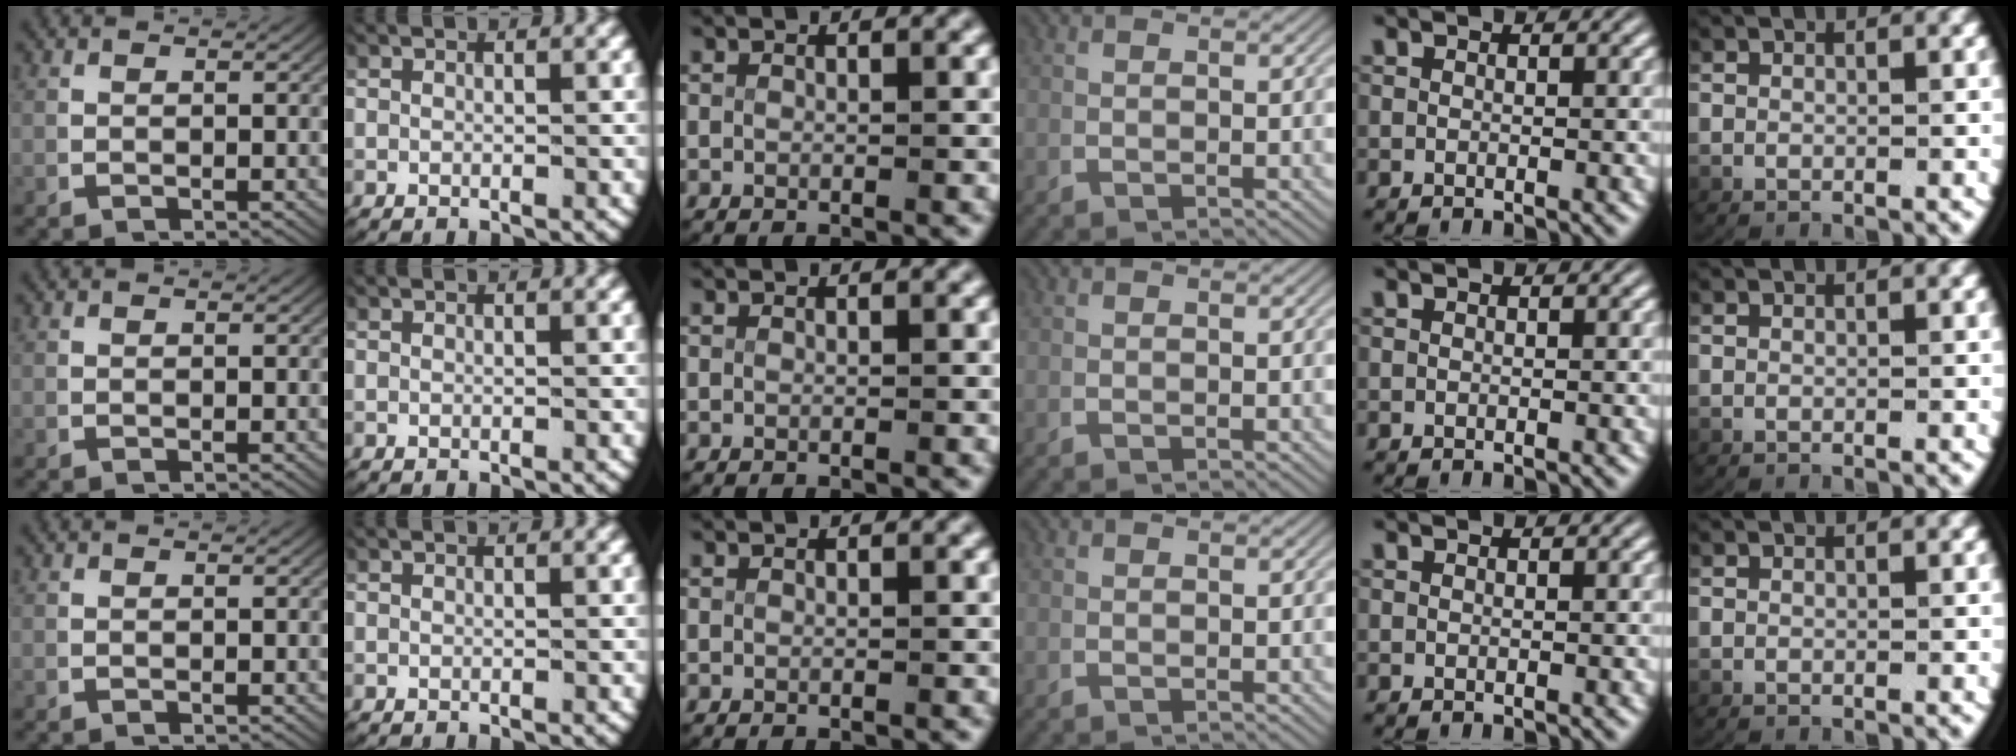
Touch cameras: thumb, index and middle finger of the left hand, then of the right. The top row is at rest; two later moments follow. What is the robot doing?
{"motion": "lift_and_place", "object": "keyboard"}